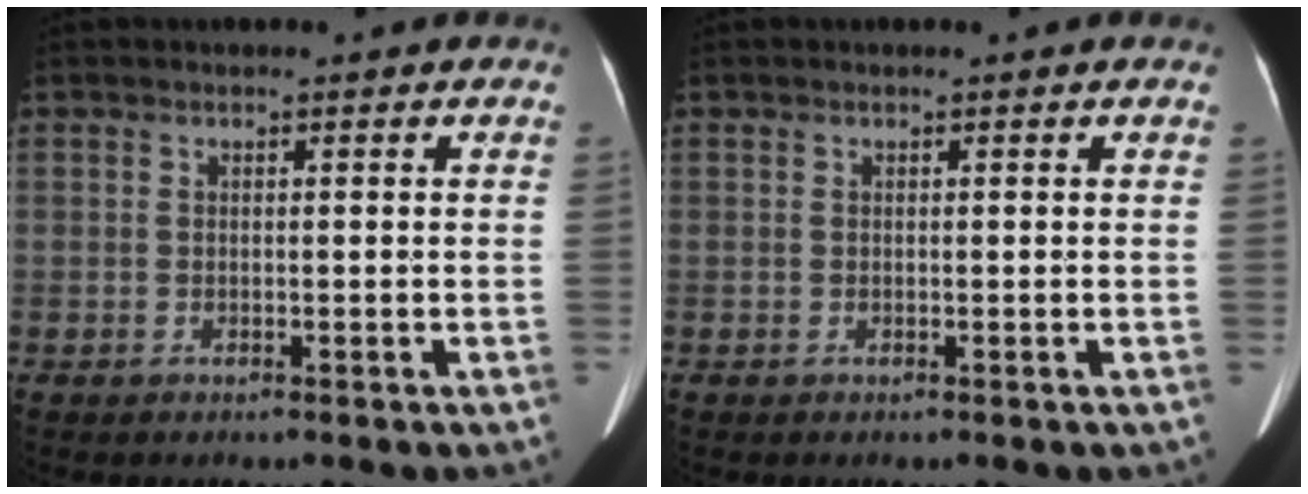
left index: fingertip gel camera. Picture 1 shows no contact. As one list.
[{"total": 0.0}]